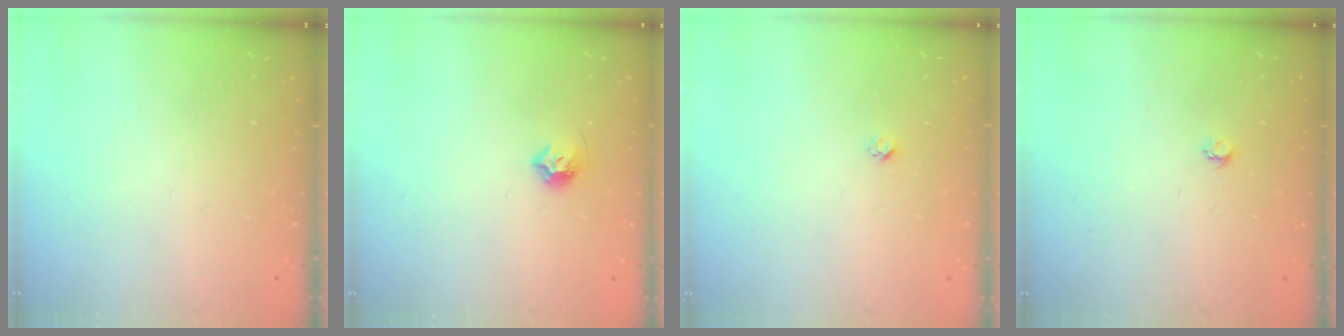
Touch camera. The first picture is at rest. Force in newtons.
{"total": 6.0, "press": 5.9, "slide": 1.1}
{"total": 1.9, "press": 1.9, "slide": 0.1}
{"total": 3.2, "press": 3.2, "slide": 0.3}